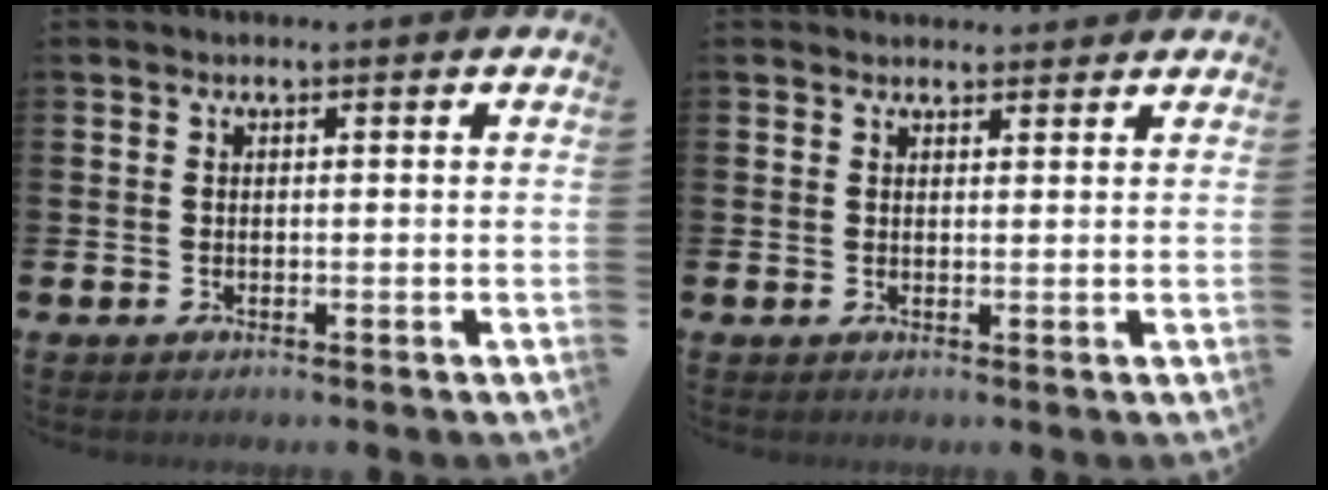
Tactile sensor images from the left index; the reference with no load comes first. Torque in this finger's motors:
{"motor_torque": [0.37, -0.66, 0.05, -0.04]}